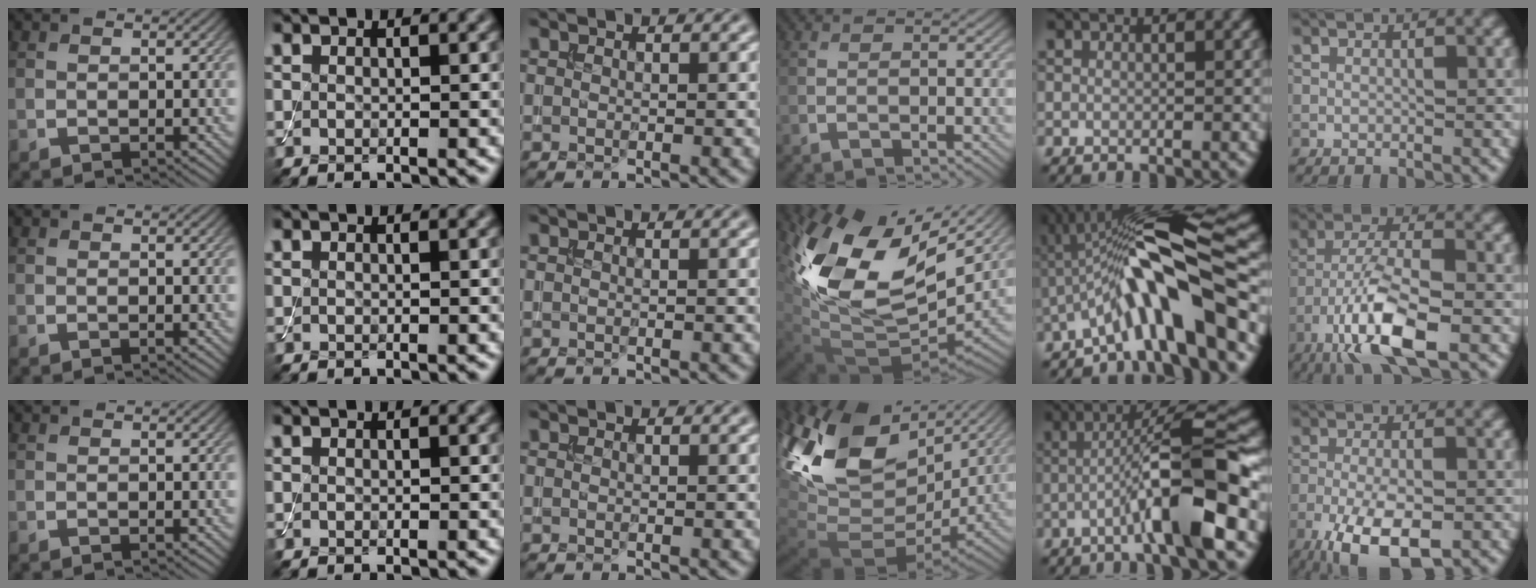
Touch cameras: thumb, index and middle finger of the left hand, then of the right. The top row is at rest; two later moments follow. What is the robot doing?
{"motion": "assemble", "object": "toy tower of hanoi"}